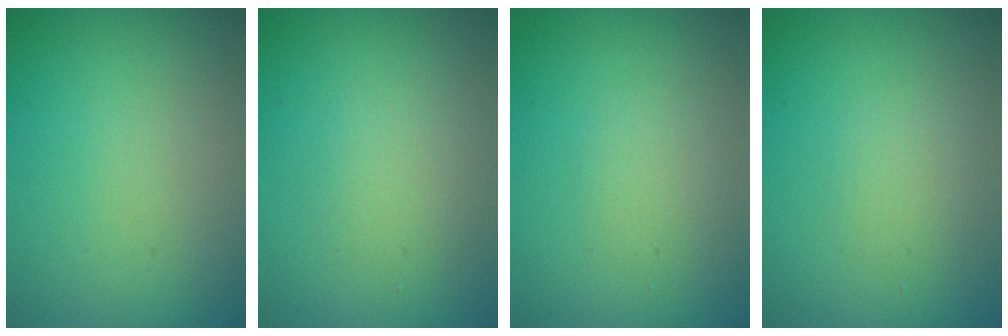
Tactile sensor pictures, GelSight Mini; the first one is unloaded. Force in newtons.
{"total": 1.9, "press": 1.9, "slide": 0.1}
{"total": 1.1, "press": 1.1, "slide": 0.2}
{"total": 1.3, "press": 1.3, "slide": 0.1}